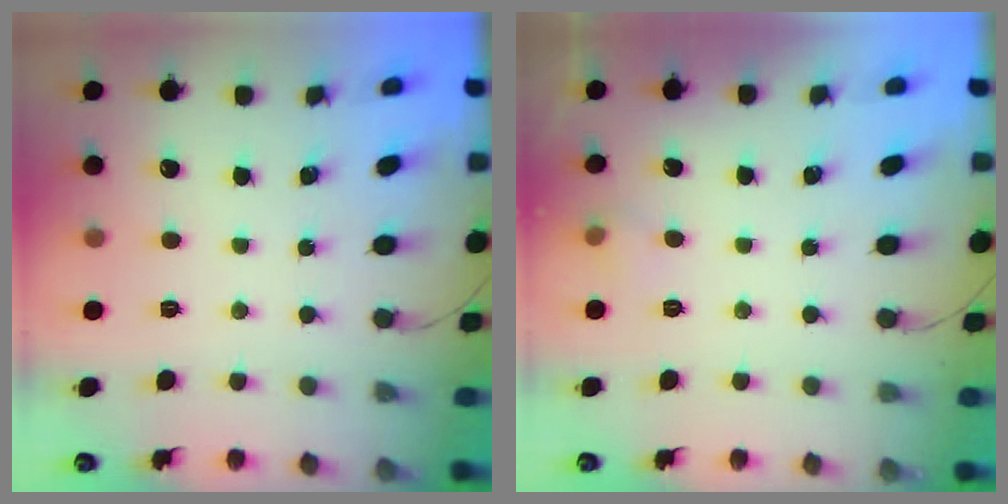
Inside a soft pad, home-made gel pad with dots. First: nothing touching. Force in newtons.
{"total": 3.8, "press": 3.4, "slide": 1.6}